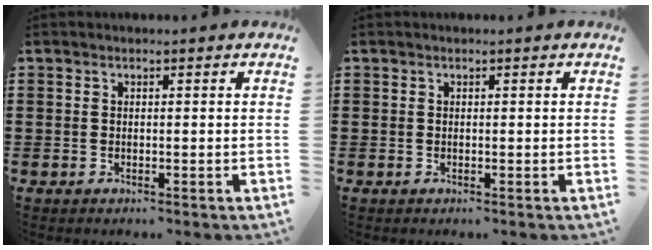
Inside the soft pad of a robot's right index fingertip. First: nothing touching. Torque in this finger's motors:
{"motor_torque": [1.17, 0.97, 0.00, -0.01]}